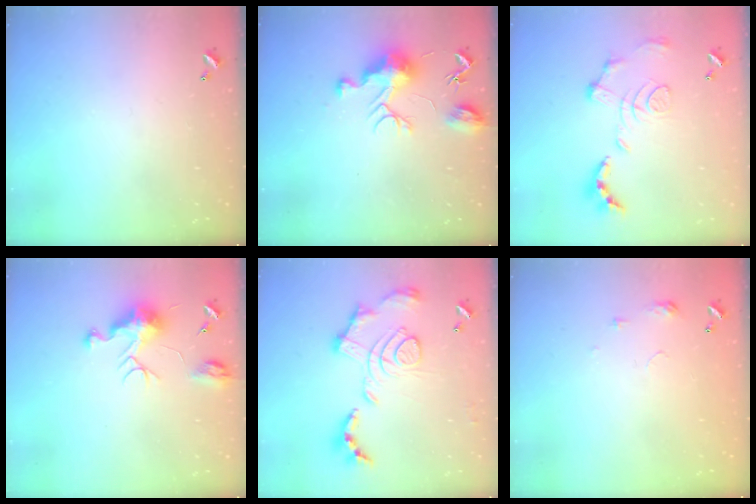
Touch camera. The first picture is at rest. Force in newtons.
{"total": 10.6, "press": 10.6, "slide": 0.7}
{"total": 1.6, "press": 0.9, "slide": 1.3}
{"total": 9.5, "press": 9.5, "slide": 0.5}
{"total": 2.1, "press": 1.4, "slide": 1.5}
{"total": 6.3, "press": 6.3, "slide": 0.6}